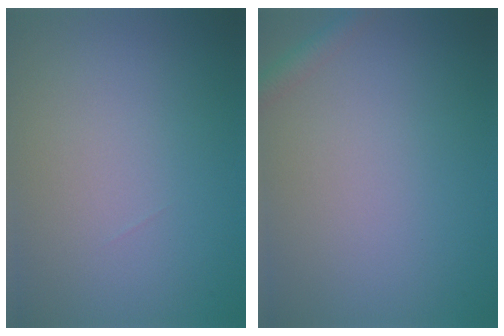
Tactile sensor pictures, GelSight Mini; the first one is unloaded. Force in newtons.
{"total": 1.4, "press": 1.3, "slide": 0.1}